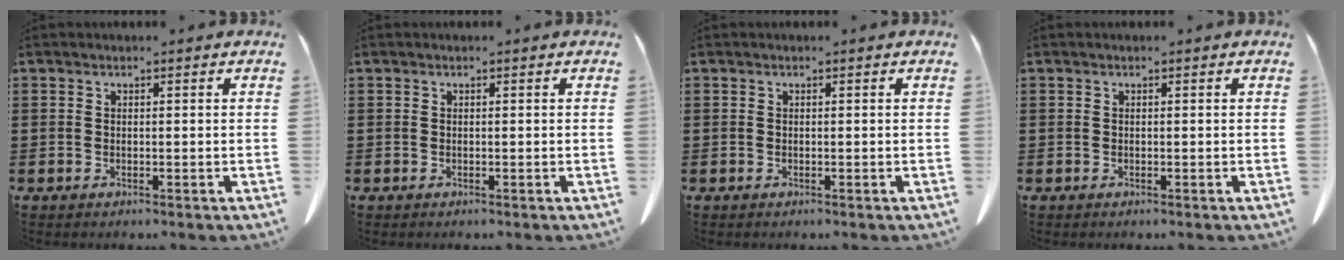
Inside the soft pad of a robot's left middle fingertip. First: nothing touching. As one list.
[{"total": 0.0}, {"total": 0.0}, {"total": 0.0}]